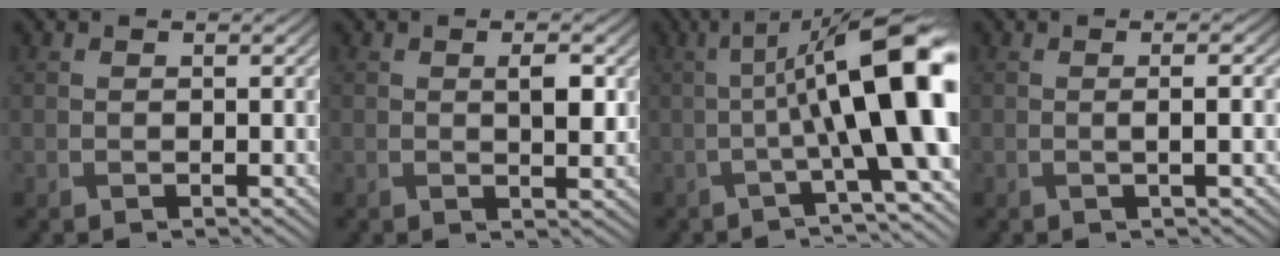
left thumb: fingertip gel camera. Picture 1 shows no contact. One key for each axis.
{"total": 2.3, "fx": 0.7, "fy": 0.9, "fz": 2.1, "tx": -0.041, "ty": -0.005, "tz": 0.014}
{"total": 14.3, "fx": 0.1, "fy": 3.7, "fz": 13.9, "tx": -0.194, "ty": 0.014, "tz": 0.000}
{"total": 2.1, "fx": 0.1, "fy": 0.4, "fz": 2.1, "tx": -0.035, "ty": 0.008, "tz": -0.005}